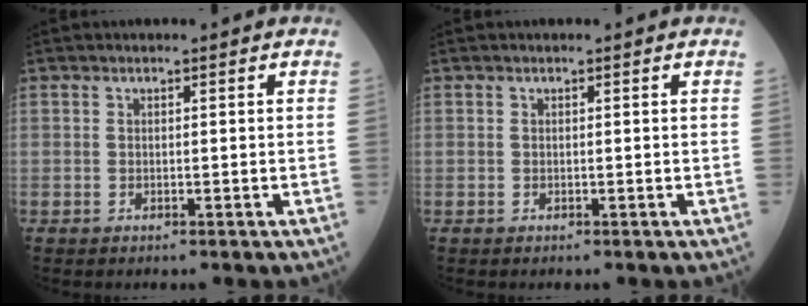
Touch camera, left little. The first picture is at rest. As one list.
[{"total": 0.0}]